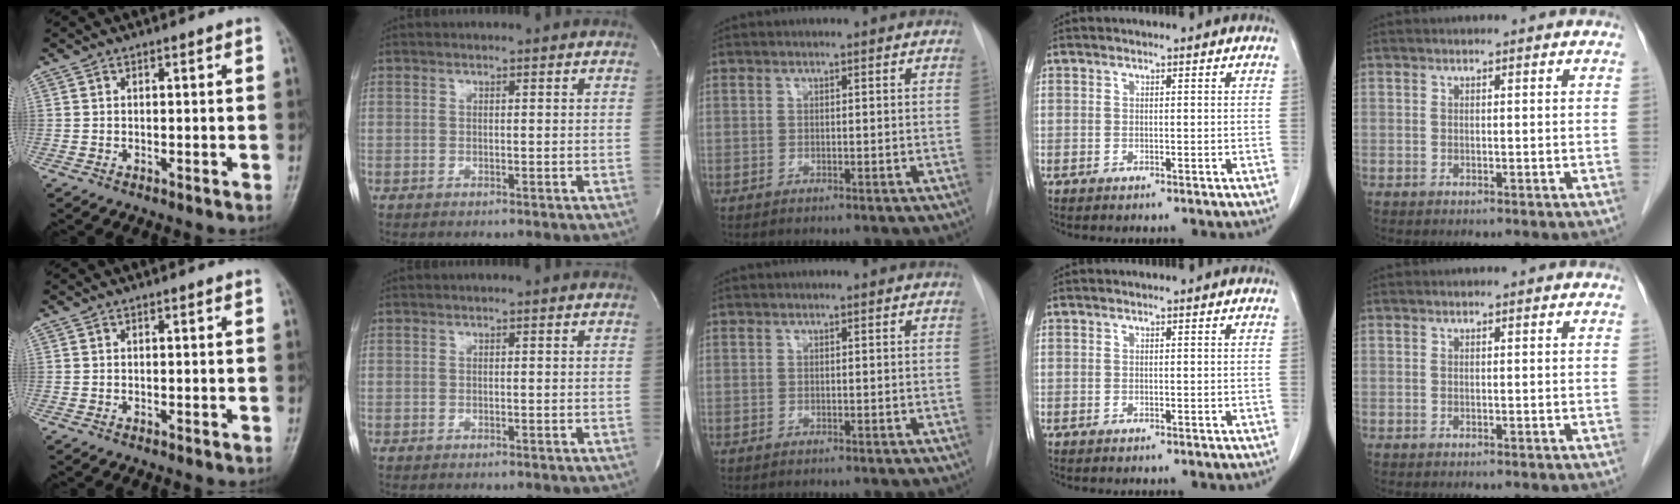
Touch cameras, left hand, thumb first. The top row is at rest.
{}